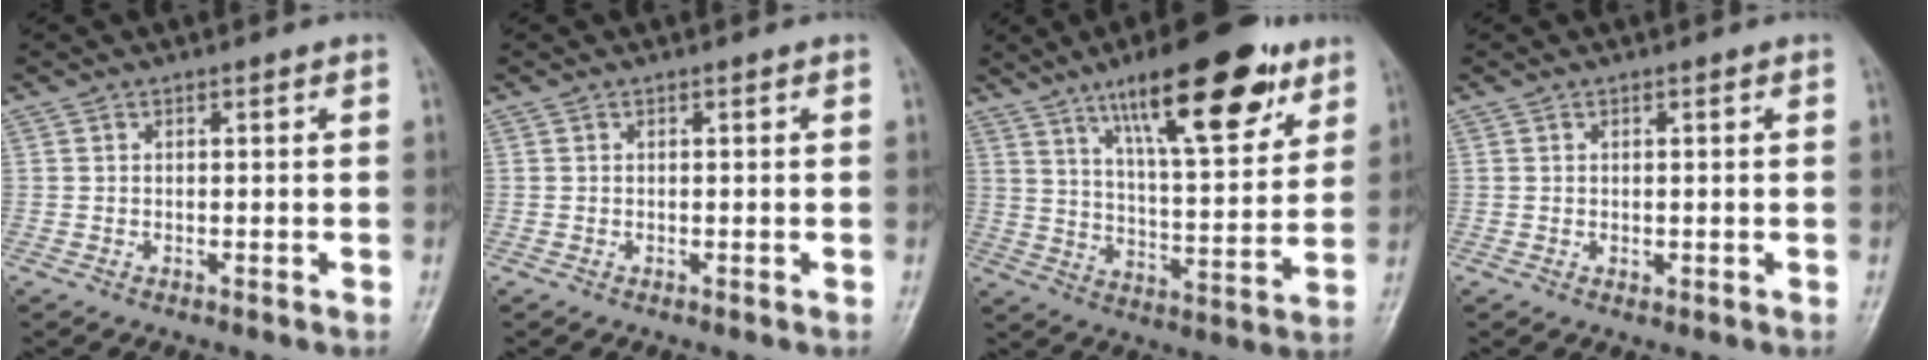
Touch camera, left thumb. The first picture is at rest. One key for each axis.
{"total": 0.0}
{"total": 21.5, "fx": 12.5, "fy": 6.5, "fz": 16.2, "tx": -0.215, "ty": -0.045, "tz": 0.202}
{"total": 1.1, "fx": 0.1, "fy": 0.9, "fz": 0.6, "tx": -0.004, "ty": -0.001, "tz": 0.002}